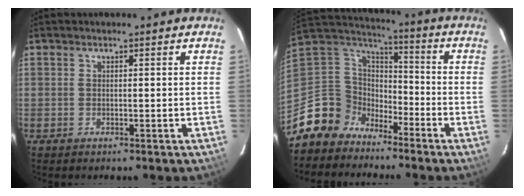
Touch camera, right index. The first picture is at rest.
{"total": 12.2, "force": [-9.0, 8.2, 1.2], "torque": [-0.061, 0.044, -0.177]}